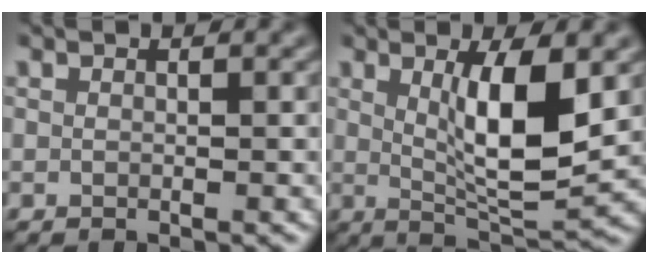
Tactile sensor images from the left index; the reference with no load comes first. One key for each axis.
{"total": 7.0, "fx": 1.3, "fy": 1.7, "fz": 6.6, "tx": -0.115, "ty": -0.016, "tz": 0.026}